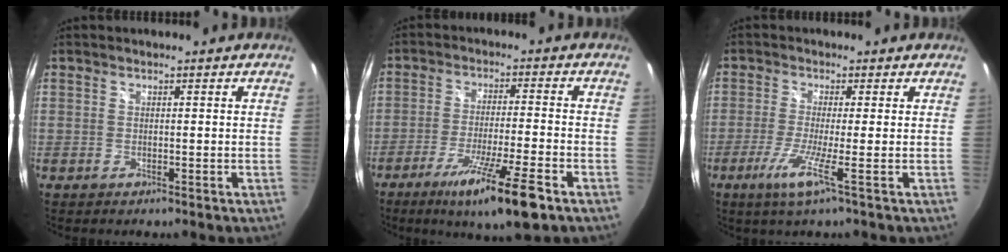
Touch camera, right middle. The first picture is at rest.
{"total": 13.0, "force": [-7.9, 0.8, 10.3], "torque": [-0.194, -0.034, -0.135]}
{"total": 5.7, "force": [-2.5, -1.3, 4.9], "torque": [-0.124, -0.016, -0.052]}